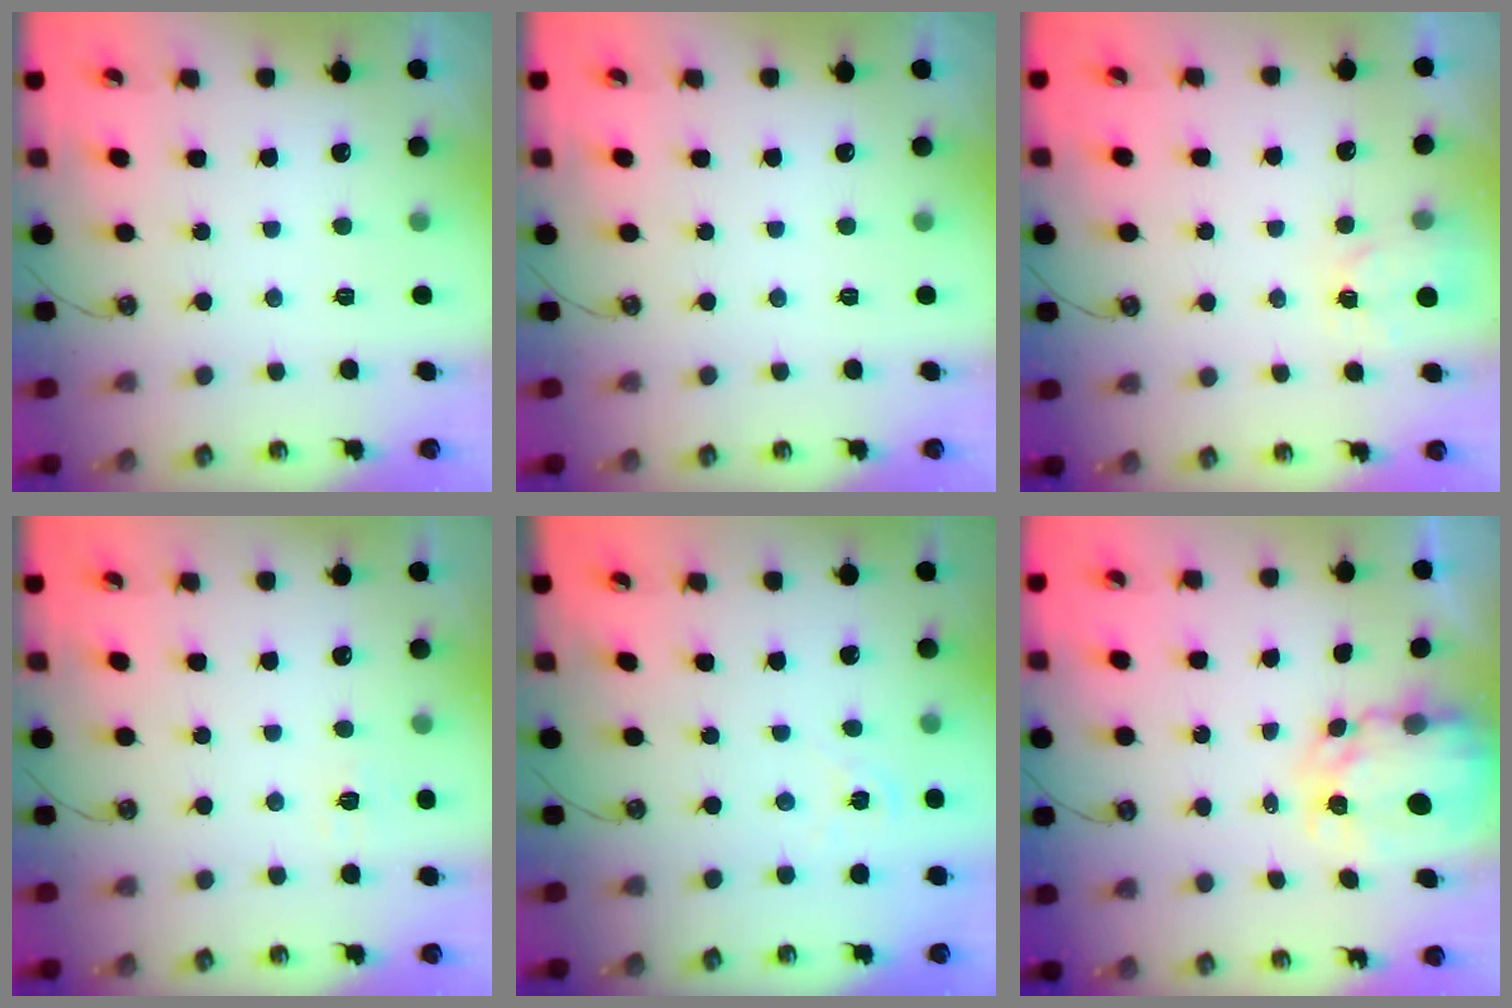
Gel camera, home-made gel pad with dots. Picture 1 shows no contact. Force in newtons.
{"total": 0.0}
{"total": 3.4, "press": 3.4, "slide": 0.6}
{"total": 5.6, "press": 5.6, "slide": 0.5}
{"total": 1.3, "press": 1.3, "slide": 0.2}
{"total": 5.7, "press": 5.7, "slide": 0.6}